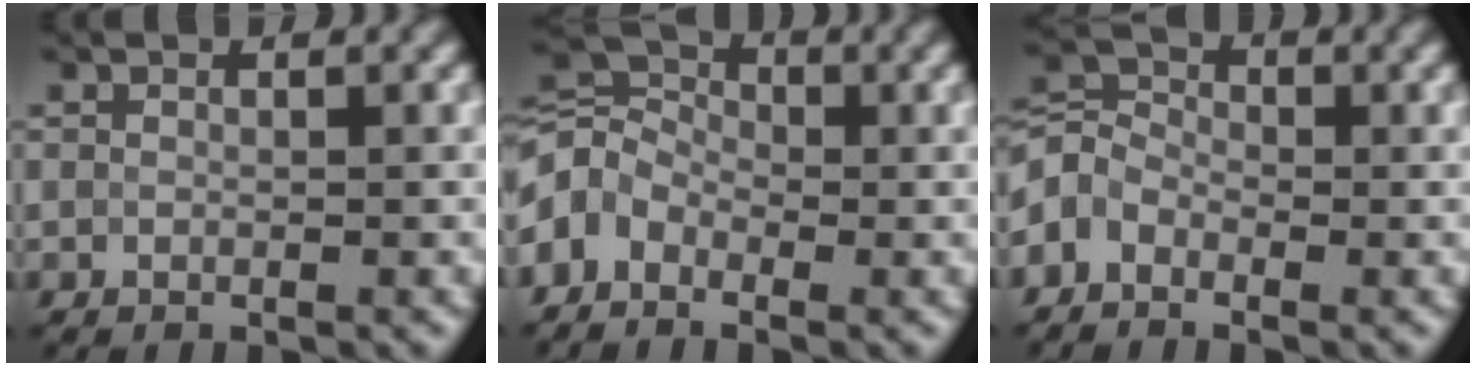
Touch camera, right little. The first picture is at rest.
{"total": 4.3, "force": [-1.8, 3.1, 2.2], "torque": [-0.044, 0.012, -0.056]}
{"total": 3.1, "force": [-1.7, 2.2, 1.3], "torque": [-0.026, 0.008, -0.050]}